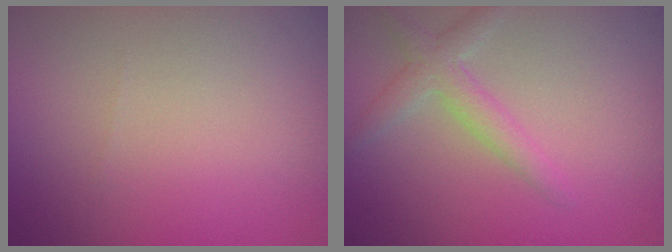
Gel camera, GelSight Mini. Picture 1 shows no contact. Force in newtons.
{"total": 2.5, "press": 2.5, "slide": 0.2}